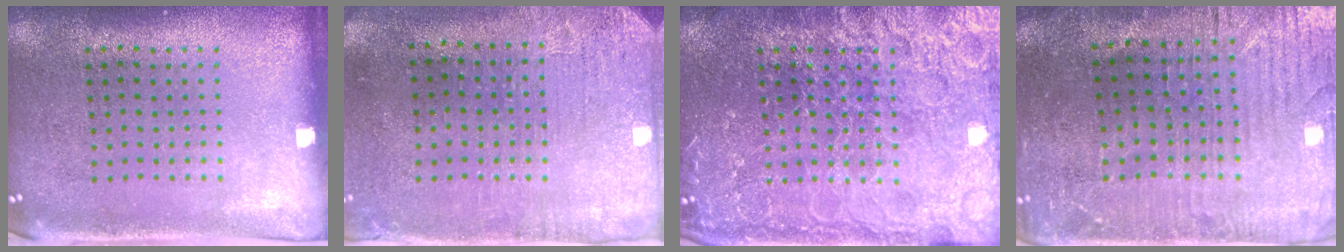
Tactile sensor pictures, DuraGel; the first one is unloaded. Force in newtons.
{"total": 3.1, "press": 2.5, "slide": 1.8}
{"total": 6.9, "press": 6.8, "slide": 0.9}
{"total": 1.8, "press": 1.8, "slide": 0.5}